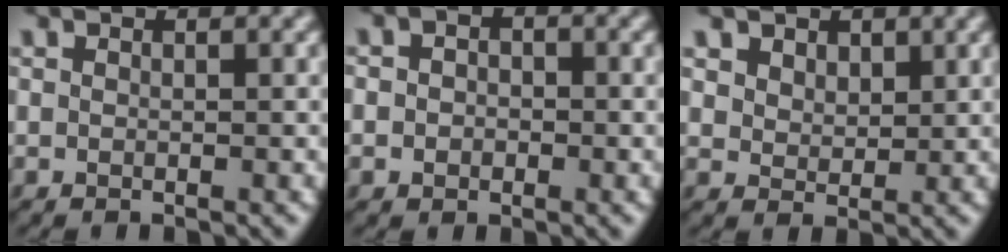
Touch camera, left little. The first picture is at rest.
{"total": 2.7, "force": [-0.1, 2.2, 1.6], "torque": [-0.013, 0.007, -0.025]}
{"total": 3.3, "force": [2.0, 2.2, 1.3], "torque": [-0.055, -0.009, 0.046]}